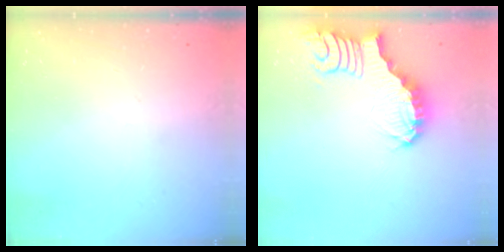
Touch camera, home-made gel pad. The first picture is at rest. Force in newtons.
{"total": 3.5, "press": 3.4, "slide": 0.6}